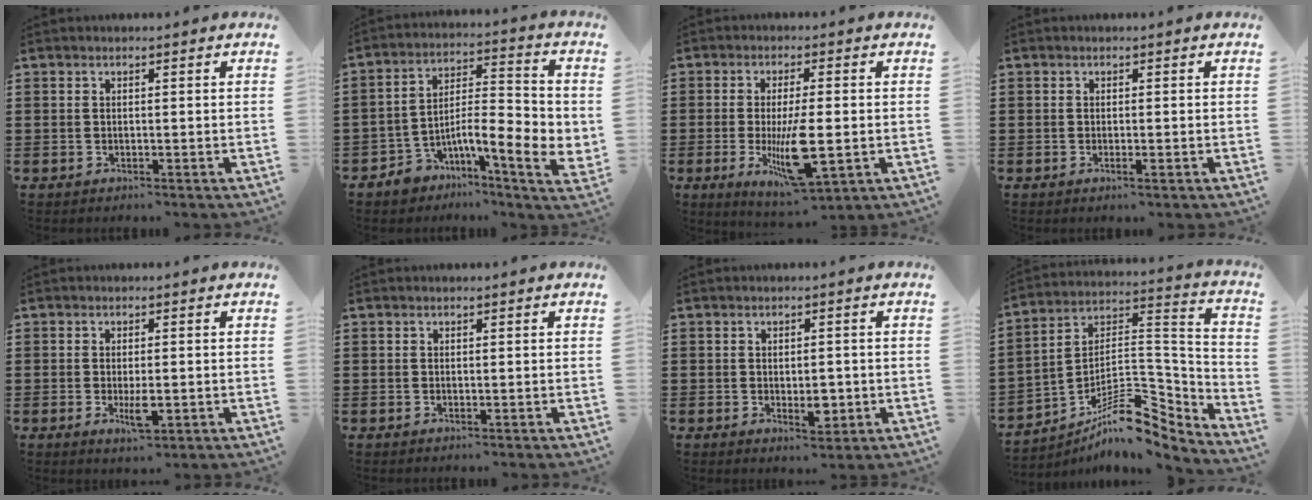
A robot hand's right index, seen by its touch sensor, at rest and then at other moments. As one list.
[{"total": 8.0, "force": [-3.1, 3.0, 6.8], "torque": [-0.117, -0.018, -0.057]}, {"total": 10.1, "force": [-2.1, 2.7, 9.5], "torque": [-0.193, -0.020, -0.035]}, {"total": 0.8, "force": [-0.3, 0.0, 0.7], "torque": [-0.013, -0.005, -0.005]}, {"total": 3.5, "force": [-0.7, 1.2, 3.3], "torque": [-0.070, -0.005, -0.016]}, {"total": 0.0}, {"total": 3.6, "force": [-0.7, 1.9, 3.0], "torque": [-0.036, -0.002, -0.014]}, {"total": 10.7, "force": [-7.3, 4.7, 6.2], "torque": [-0.093, 0.008, -0.139]}]